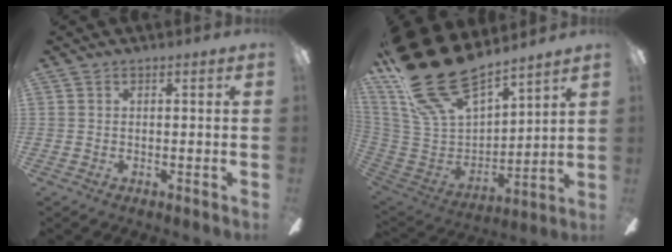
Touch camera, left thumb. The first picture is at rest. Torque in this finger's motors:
{"motor_torque": [2.26, 2.28, 1.55, -1.22, 0.26]}